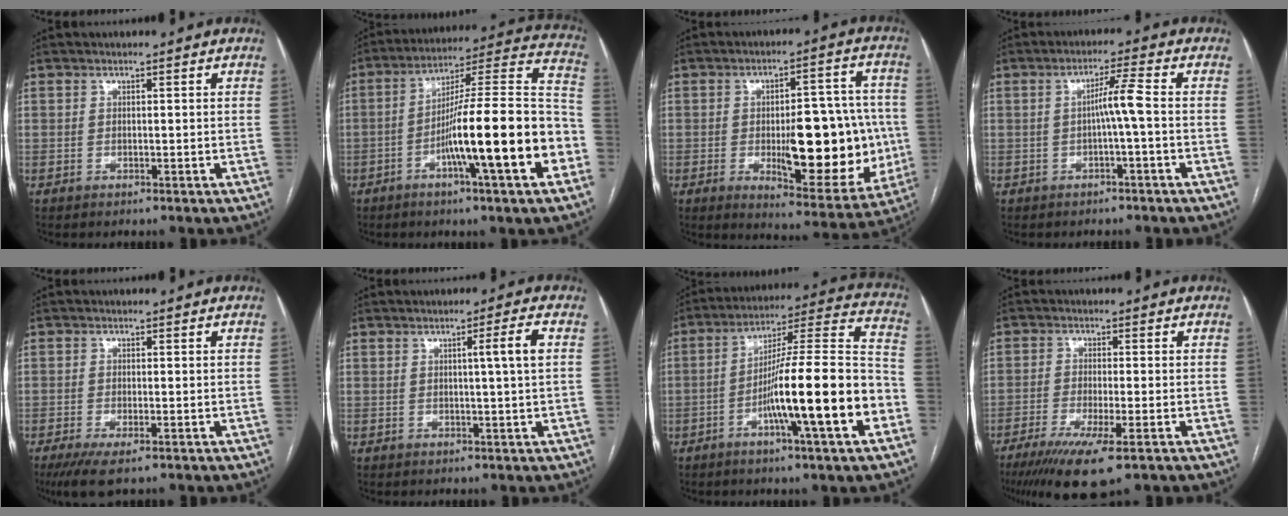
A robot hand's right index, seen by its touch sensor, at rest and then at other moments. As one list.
[{"total": 20.6, "force": [-6.8, 0.9, 19.4], "torque": [-0.264, 0.012, -0.106]}, {"total": 18.3, "force": [-2.5, 6.4, 16.9], "torque": [-0.214, 0.010, -0.018]}, {"total": 4.0, "force": [-0.6, -0.6, 3.9], "torque": [-0.066, 0.010, -0.008]}, {"total": 4.0, "force": [-2.3, 1.0, 3.2], "torque": [-0.051, -0.010, -0.031]}, {"total": 3.2, "force": [0.5, -0.8, 3.1], "torque": [-0.048, 0.000, 0.008]}, {"total": 18.9, "force": [-6.5, 0.4, 17.8], "torque": [-0.269, 0.007, -0.105]}, {"total": 10.1, "force": [-6.3, 1.1, 7.8], "torque": [-0.130, -0.026, -0.099]}]